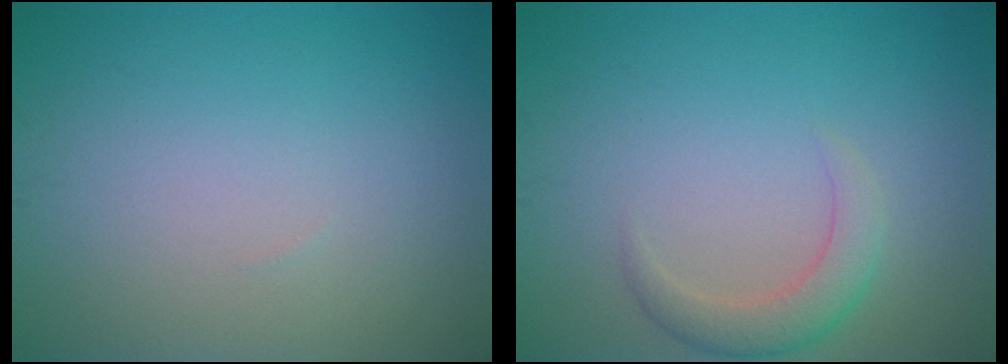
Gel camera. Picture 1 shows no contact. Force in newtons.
{"total": 2.6, "press": 2.6, "slide": 0.1}